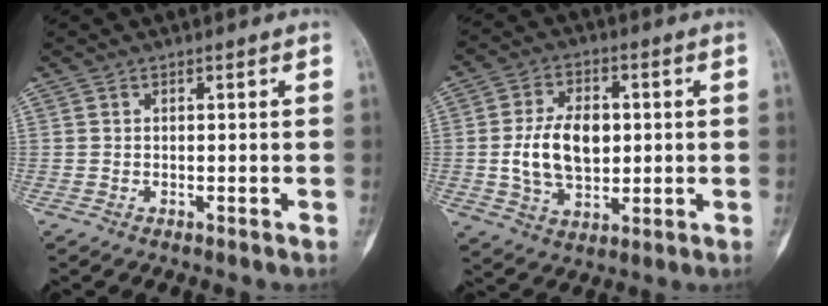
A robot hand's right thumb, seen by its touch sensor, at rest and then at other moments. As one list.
[{"total": 12.1, "force": [0.4, 7.9, 9.1], "torque": [-0.141, 0.003, 0.012]}]